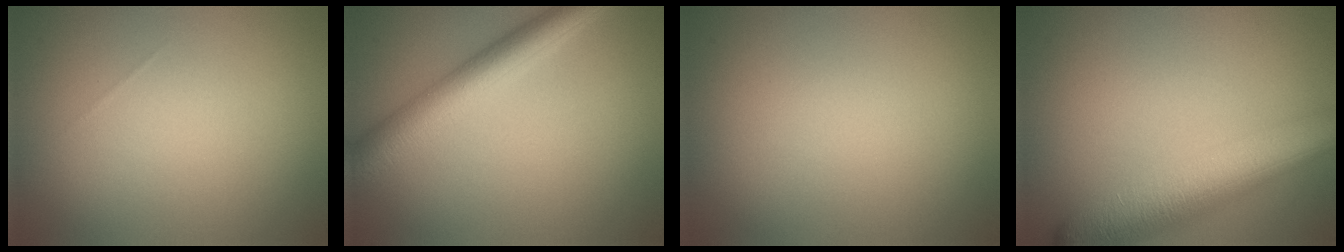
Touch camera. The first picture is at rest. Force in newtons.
{"total": 5.3, "press": 5.3, "slide": 0.1}
{"total": 0.0}
{"total": 8.5, "press": 8.5, "slide": 0.4}